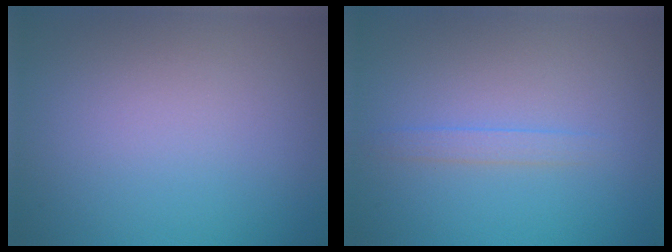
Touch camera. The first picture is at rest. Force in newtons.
{"total": 1.1, "press": 1.1, "slide": 0.0}